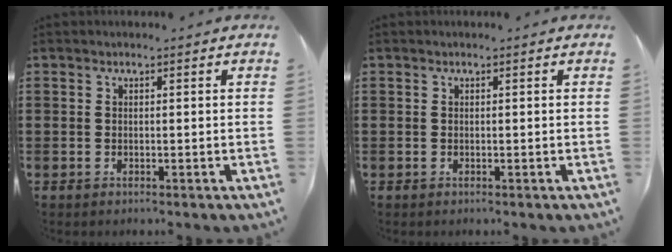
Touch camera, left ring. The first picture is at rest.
{"total": 0.0}